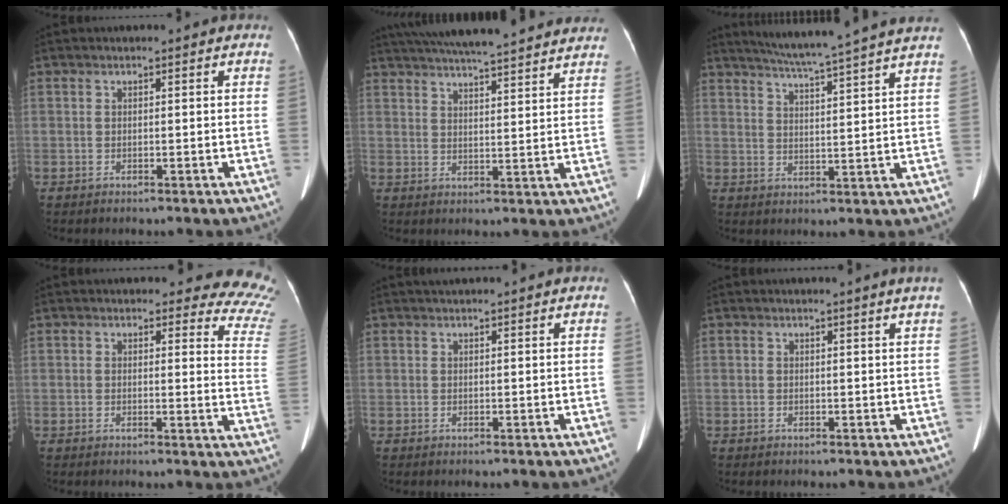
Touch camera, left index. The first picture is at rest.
{"total": 23.7, "force": [21.2, 2.1, 10.4], "torque": [-0.172, 0.024, 0.280]}
{"total": 15.0, "force": [13.1, -1.6, 7.1], "torque": [-0.120, -0.008, 0.171]}
{"total": 11.3, "force": [10.9, 2.6, 1.3], "torque": [0.033, -0.089, 0.065]}
{"total": 1.6, "force": [1.4, -0.2, 0.7], "torque": [-0.008, 0.018, 0.030]}
{"total": 1.6, "force": [1.3, -0.6, 0.8], "torque": [-0.018, -0.007, 0.020]}